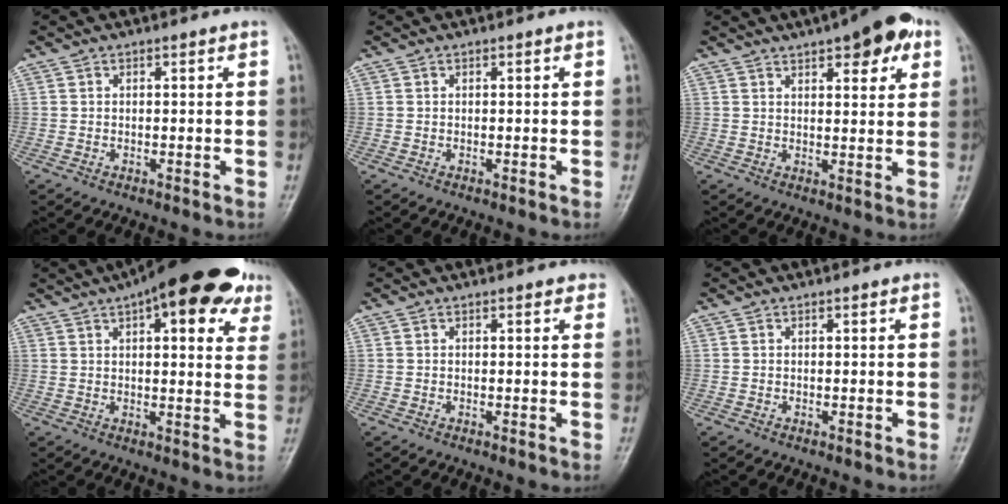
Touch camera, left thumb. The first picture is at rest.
{"total": 0.0}
{"total": 10.0, "force": [5.4, 3.7, 7.6], "torque": [-0.070, -0.008, 0.068]}
{"total": 19.0, "force": [10.6, 7.2, 13.9], "torque": [-0.160, -0.002, 0.137]}
{"total": 0.9, "force": [0.6, 0.5, 0.5], "torque": [0.000, -0.002, 0.000]}
{"total": 0.0}